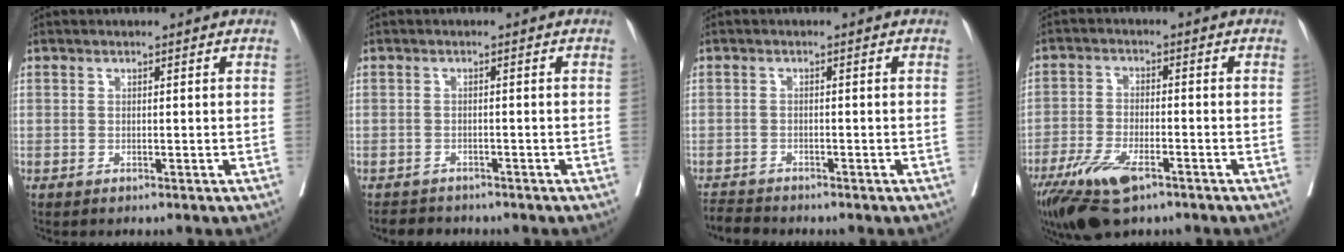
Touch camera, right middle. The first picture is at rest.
{"total": 4.0, "force": [-3.6, 1.5, 0.5], "torque": [-0.015, -0.007, -0.053]}
{"total": 2.8, "force": [-2.8, 0.1, -0.2], "torque": [-0.003, -0.016, -0.051]}
{"total": 9.6, "force": [-6.1, 2.9, 6.8], "torque": [-0.133, -0.017, -0.107]}